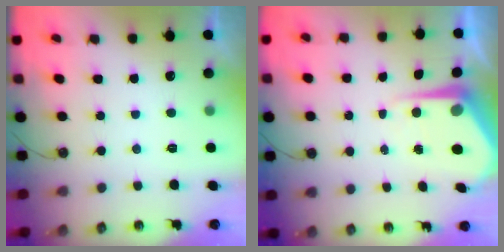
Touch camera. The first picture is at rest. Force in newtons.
{"total": 8.3, "press": 8.3, "slide": 0.3}